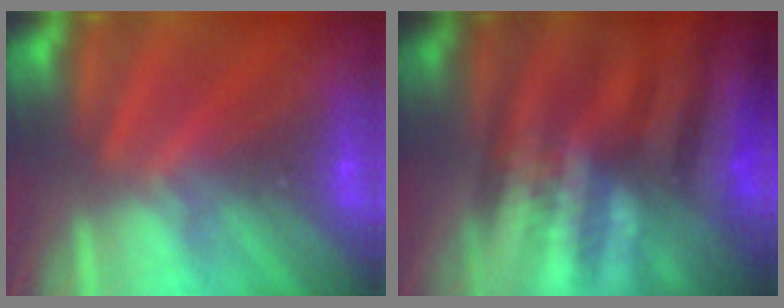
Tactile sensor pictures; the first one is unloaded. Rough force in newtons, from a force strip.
{"total": 7.4}